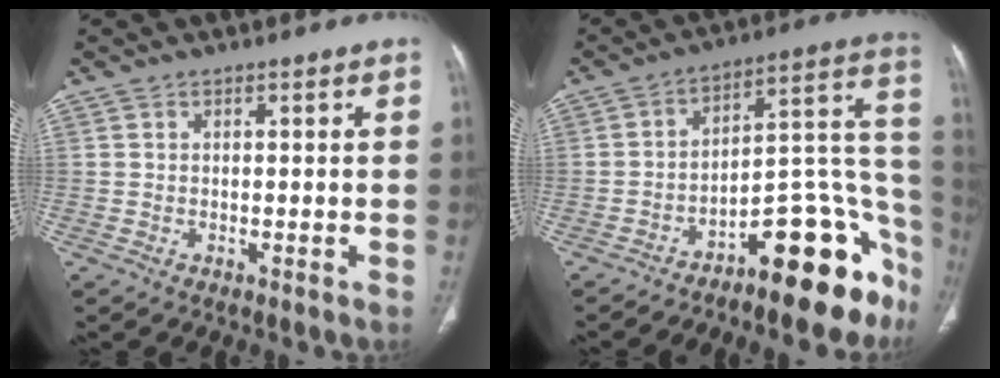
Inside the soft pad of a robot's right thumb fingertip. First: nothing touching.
{"total": 18.9, "force": [-11.8, 6.6, 13.3], "torque": [-0.088, 0.132, -0.172]}